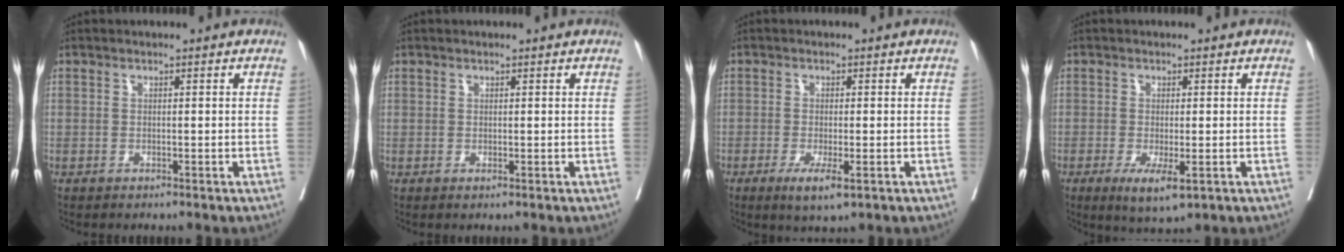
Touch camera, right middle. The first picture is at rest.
{"total": 0.7, "force": [0.3, 0.6, 0.0], "torque": [0.006, 0.001, 0.003]}
{"total": 4.0, "force": [-1.9, 0.8, 3.5], "torque": [-0.056, -0.009, -0.027]}
{"total": 4.9, "force": [-2.0, 1.2, 4.3], "torque": [-0.071, -0.012, -0.026]}